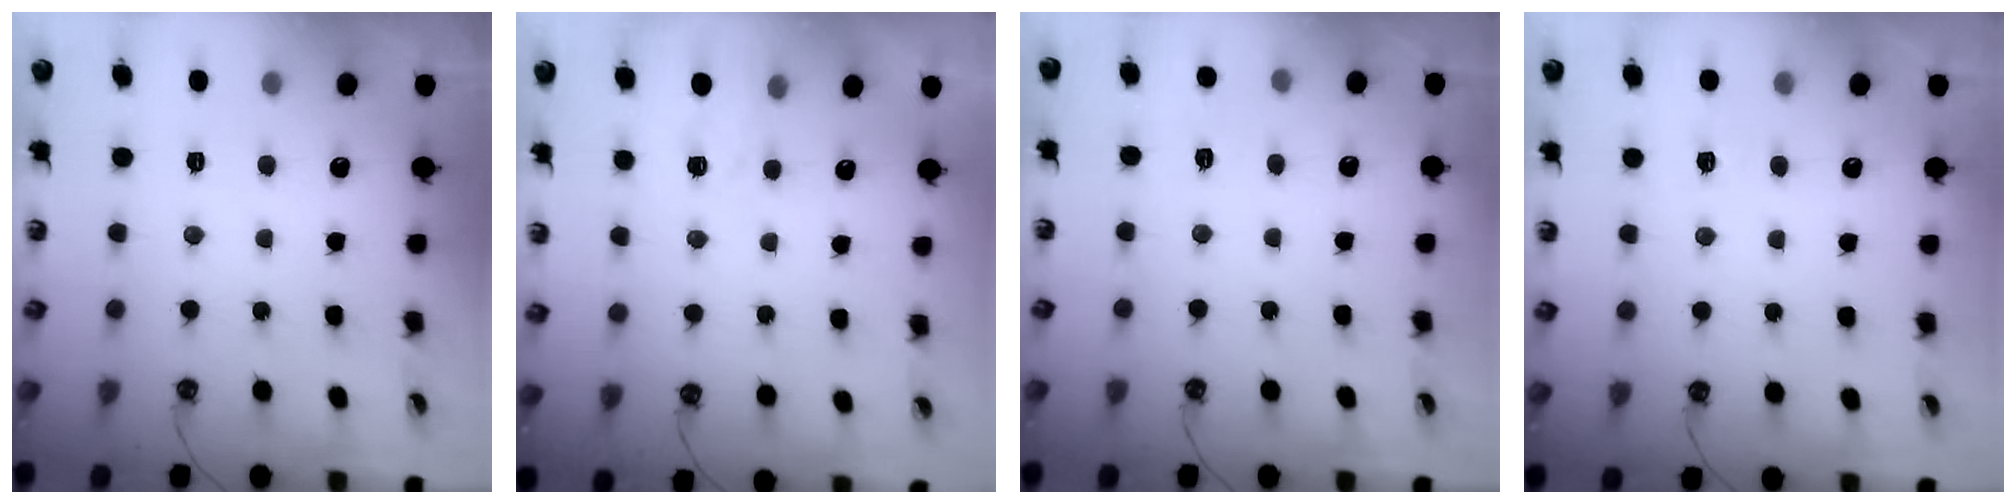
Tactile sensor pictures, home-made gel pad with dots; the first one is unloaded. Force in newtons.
{"total": 2.9, "press": 2.9, "slide": 0.5}
{"total": 4.9, "press": 4.8, "slide": 0.6}
{"total": 4.6, "press": 4.6, "slide": 0.5}